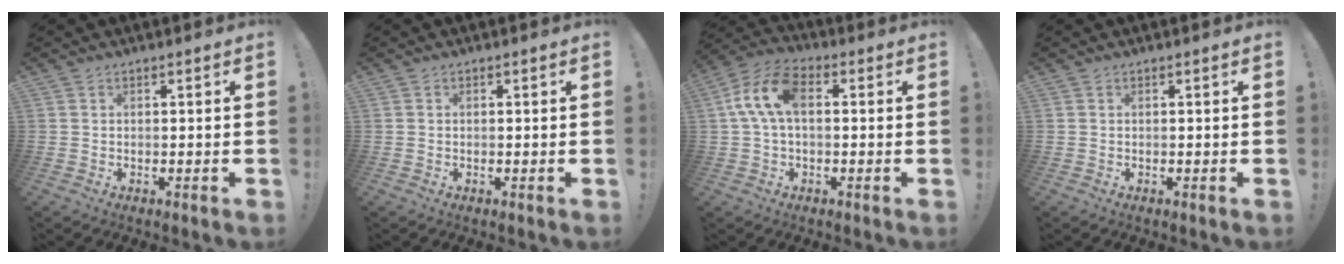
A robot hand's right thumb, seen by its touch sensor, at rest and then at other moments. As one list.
[{"total": 0.0}, {"total": 10.9, "force": [1.4, 6.2, 8.9], "torque": [-0.176, 0.015, 0.030]}, {"total": 0.0}]